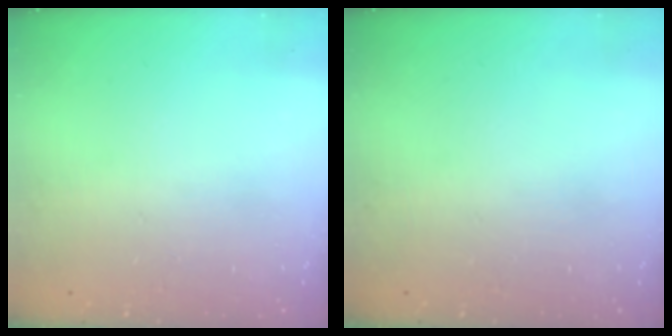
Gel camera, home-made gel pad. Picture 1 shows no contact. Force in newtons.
{"total": 0.0}